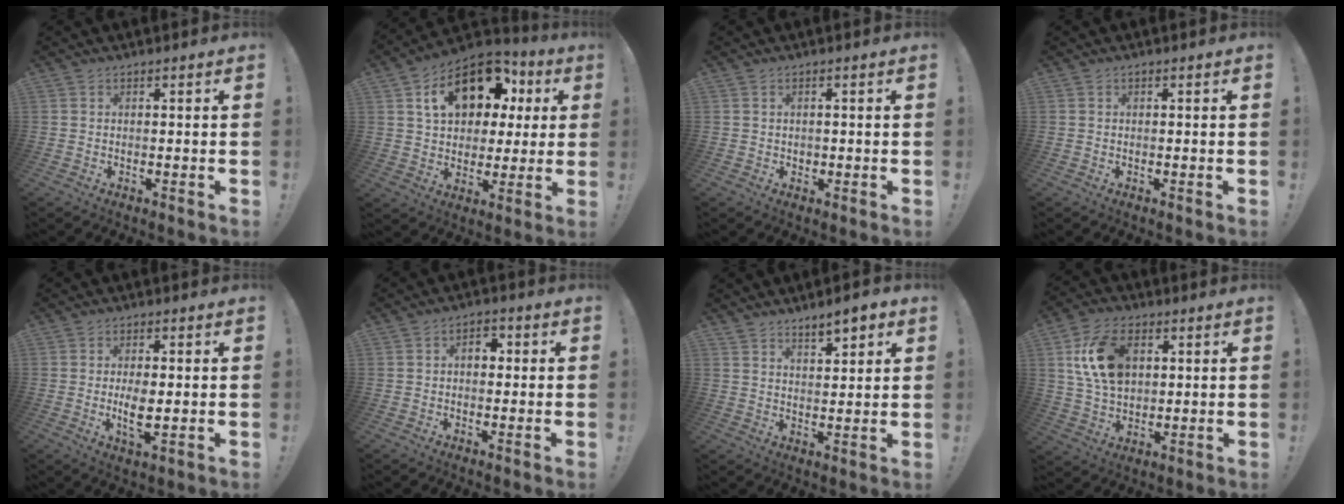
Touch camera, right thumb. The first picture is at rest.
{"total": 17.6, "force": [7.4, 11.5, 10.9], "torque": [-0.160, -0.024, 0.136]}
{"total": 1.0, "force": [0.2, 1.0, 0.2], "torque": [0.006, -0.001, 0.000]}
{"total": 0.0}
{"total": 6.0, "force": [-0.4, 2.6, 5.4], "torque": [-0.091, -0.014, -0.012]}
{"total": 3.8, "force": [0.3, 2.7, 2.6], "torque": [-0.025, -0.003, 0.000]}
{"total": 6.3, "force": [4.9, 2.0, 3.4], "torque": [-0.036, -0.032, 0.082]}
{"total": 15.3, "force": [4.4, 10.3, 10.5], "torque": [-0.187, 0.006, 0.083]}